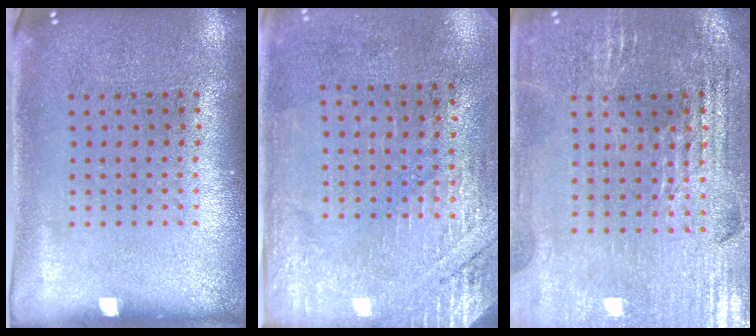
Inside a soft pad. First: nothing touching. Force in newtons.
{"total": 2.7, "press": 2.4, "slide": 1.3}
{"total": 2.9, "press": 2.8, "slide": 0.4}